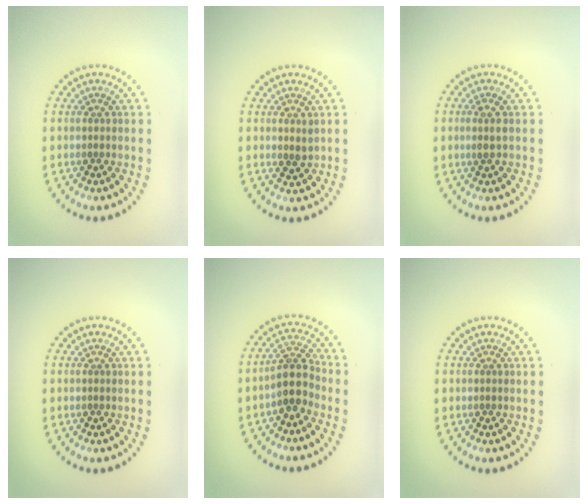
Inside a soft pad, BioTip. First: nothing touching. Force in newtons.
{"total": 1.0, "press": 1.0, "slide": 0.4}
{"total": 1.3, "press": 1.2, "slide": 0.6}
{"total": 0.0}
{"total": 3.4, "press": 2.8, "slide": 1.9}
{"total": 0.0}